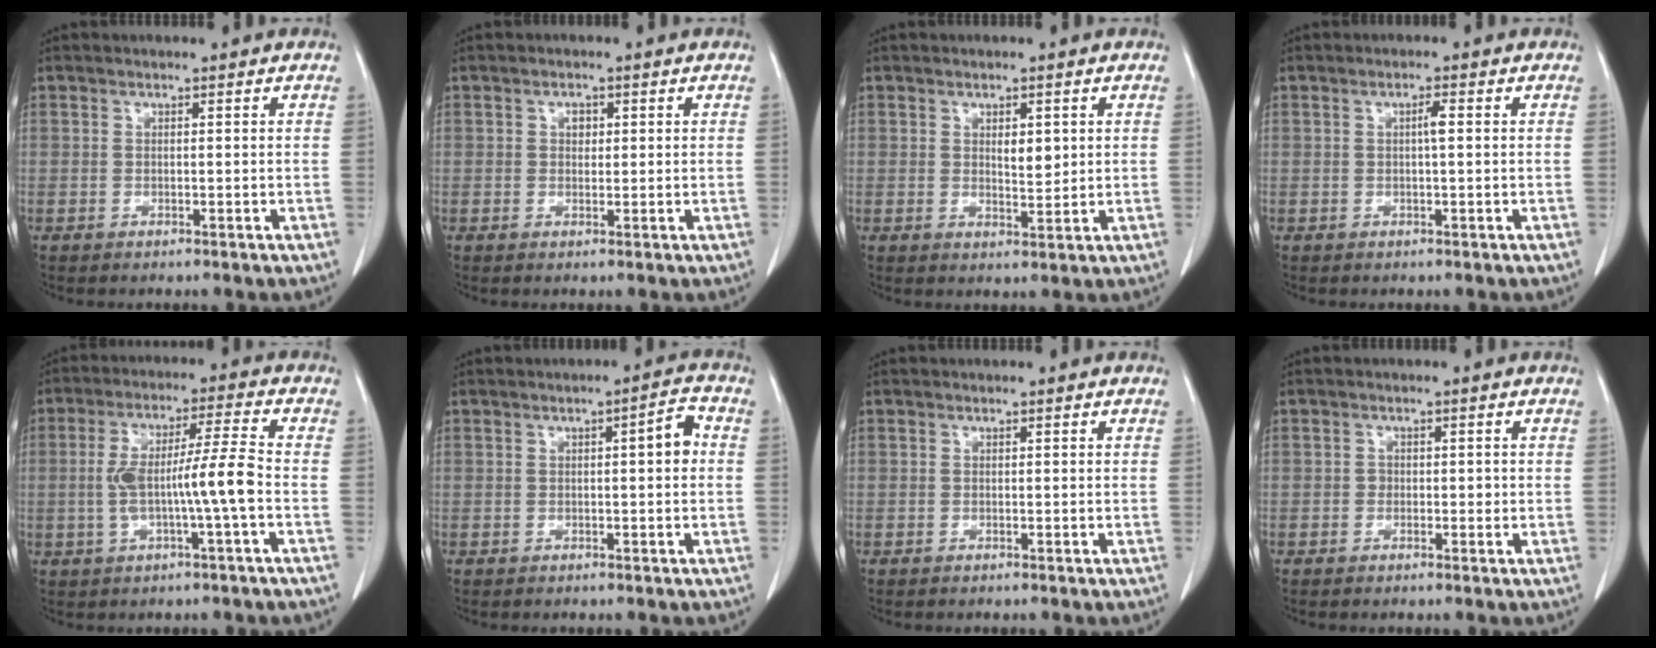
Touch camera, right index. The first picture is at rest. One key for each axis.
{"total": 1.5, "fx": 0.5, "fy": 1.1, "fz": 0.9, "tx": -0.010, "ty": 0.002, "tz": 0.007}
{"total": 3.0, "fx": 0.9, "fy": 1.2, "fz": 2.6, "tx": -0.043, "ty": -0.006, "tz": 0.016}
{"total": 1.5, "fx": 0.2, "fy": 0.1, "fz": 1.5, "tx": -0.029, "ty": 0.003, "tz": 0.001}
{"total": 8.9, "fx": -1.5, "fy": -0.1, "fz": 8.8, "tx": -0.165, "ty": 0.019, "tz": -0.023}
{"total": 3.5, "fx": 0.3, "fy": 0.7, "fz": 3.4, "tx": -0.049, "ty": 0.010, "tz": 0.000}
{"total": 0.0}
{"total": 1.2, "fx": -0.1, "fy": 1.1, "fz": 0.7, "tx": -0.003, "ty": 0.005, "tz": 0.001}